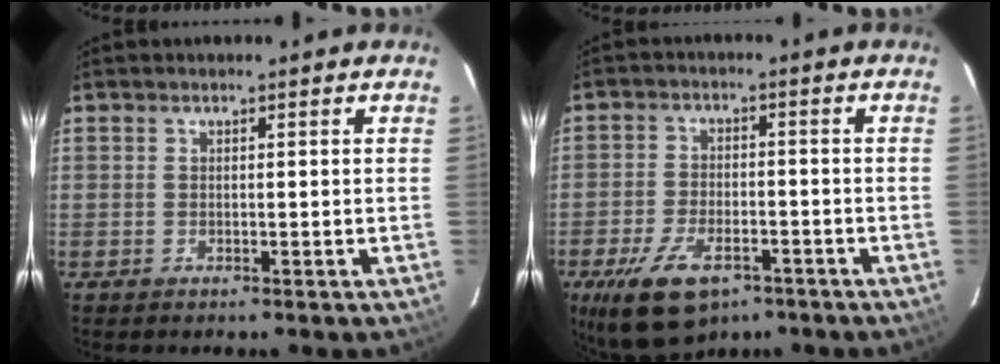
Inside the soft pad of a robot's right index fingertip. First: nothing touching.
{"total": 12.1, "force": [-7.2, 5.9, 7.7], "torque": [-0.166, -0.018, -0.120]}